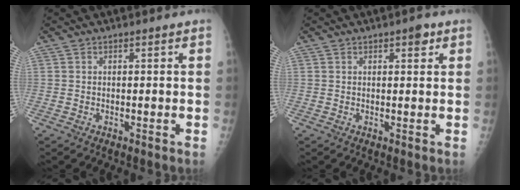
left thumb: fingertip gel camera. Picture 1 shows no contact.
{"total": 1.8, "force": [1.0, 0.8, 1.3], "torque": [-0.008, -0.001, 0.012]}